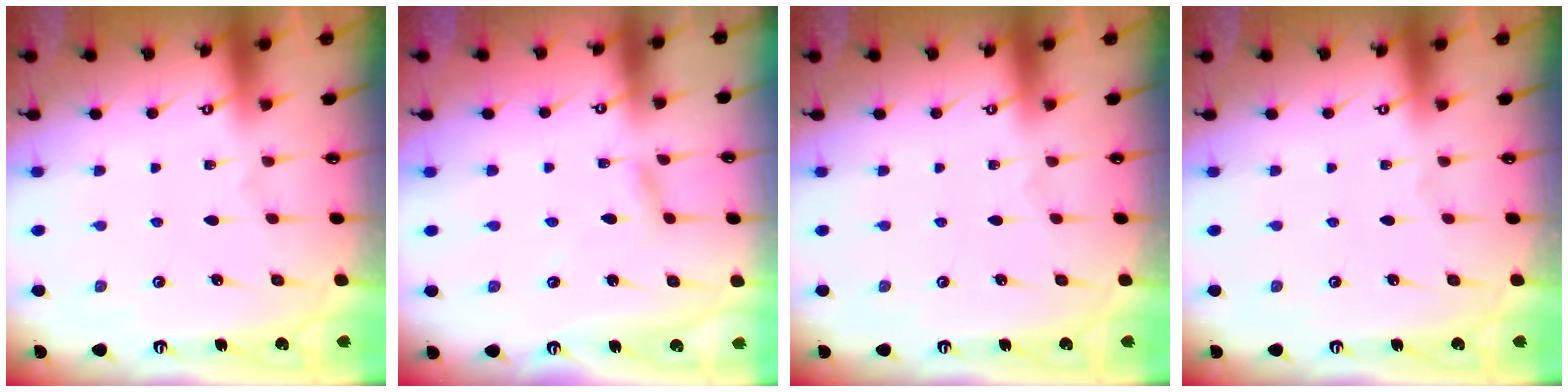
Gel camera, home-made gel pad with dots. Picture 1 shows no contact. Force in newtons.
{"total": 1.6, "press": 1.5, "slide": 0.1}
{"total": 0.0}
{"total": 0.0}